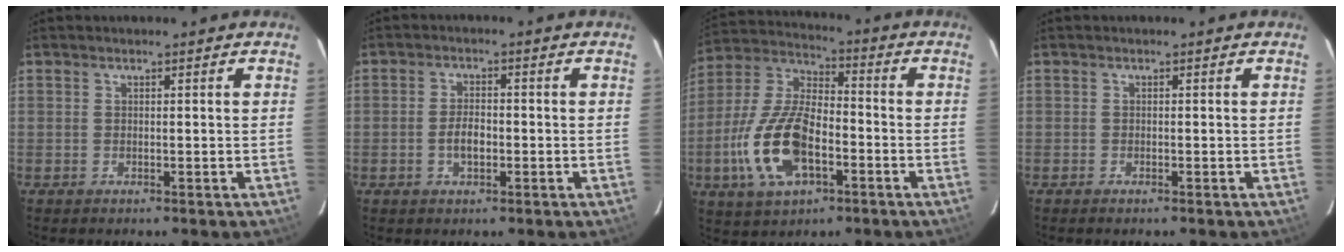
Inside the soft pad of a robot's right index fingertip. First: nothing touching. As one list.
[{"total": 3.5, "force": [-1.0, 1.8, 2.9], "torque": [-0.055, 0.001, -0.016]}, {"total": 16.9, "force": [-5.6, 8.1, 13.8], "torque": [-0.302, -0.002, -0.102]}, {"total": 0.6, "force": [-0.6, 0.1, 0.2], "torque": [-0.005, -0.002, -0.011]}]